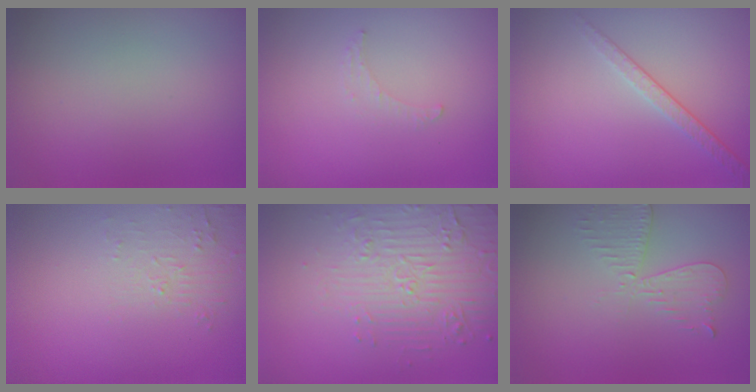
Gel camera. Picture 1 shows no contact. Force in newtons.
{"total": 0.8, "press": 0.8, "slide": 0.3}
{"total": 1.9, "press": 1.4, "slide": 1.3}
{"total": 1.6, "press": 0.4, "slide": 1.6}
{"total": 4.8, "press": 3.6, "slide": 3.2}
{"total": 2.7, "press": 2.4, "slide": 1.1}